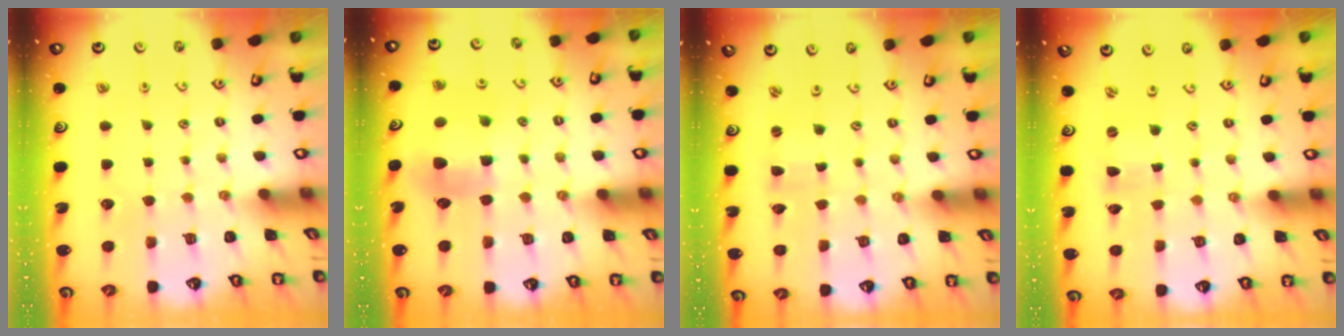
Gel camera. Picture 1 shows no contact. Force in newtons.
{"total": 7.0, "press": 6.9, "slide": 1.2}
{"total": 1.3, "press": 1.3, "slide": 0.2}
{"total": 0.0}